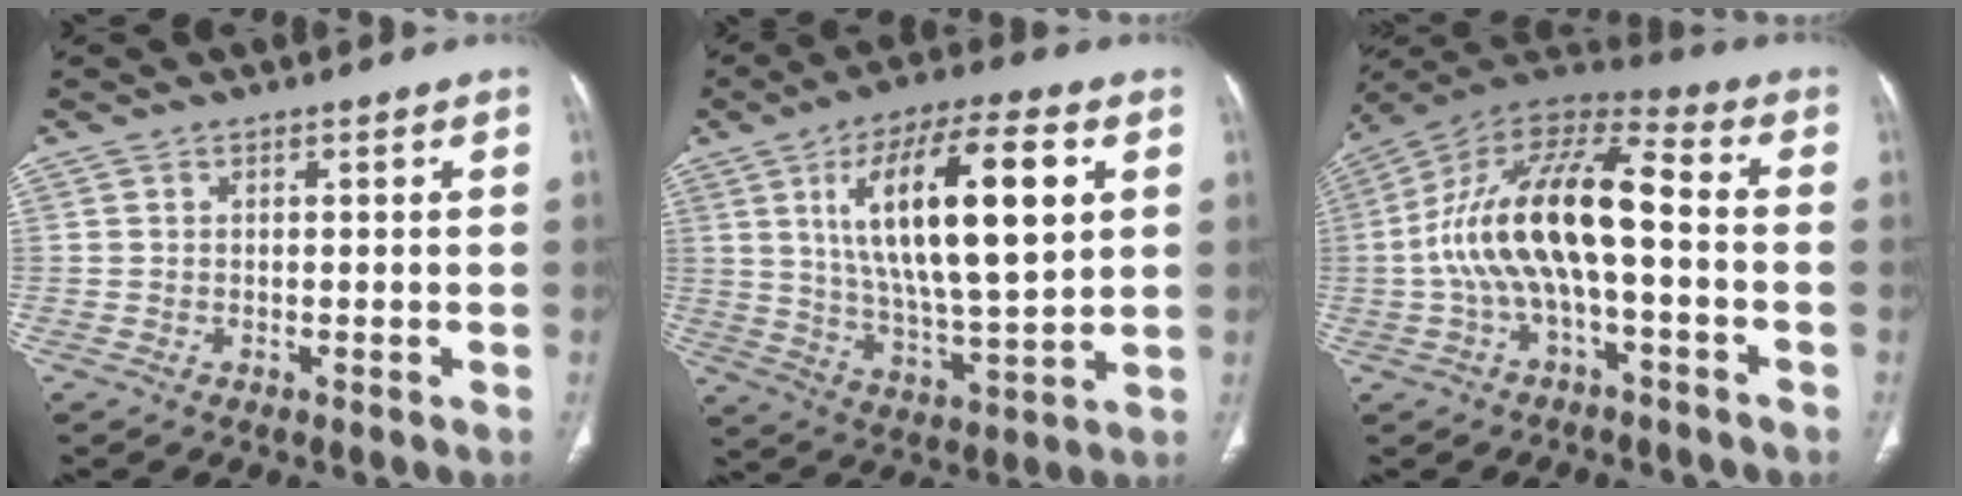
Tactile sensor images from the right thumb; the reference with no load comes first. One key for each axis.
{"total": 22.1, "fx": 6.1, "fy": 7.0, "fz": 20.0, "tx": -0.335, "ty": -0.012, "tz": 0.106}
{"total": 17.2, "fx": -2.1, "fy": 6.6, "fz": 15.7, "tx": -0.306, "ty": 0.056, "tz": -0.041}